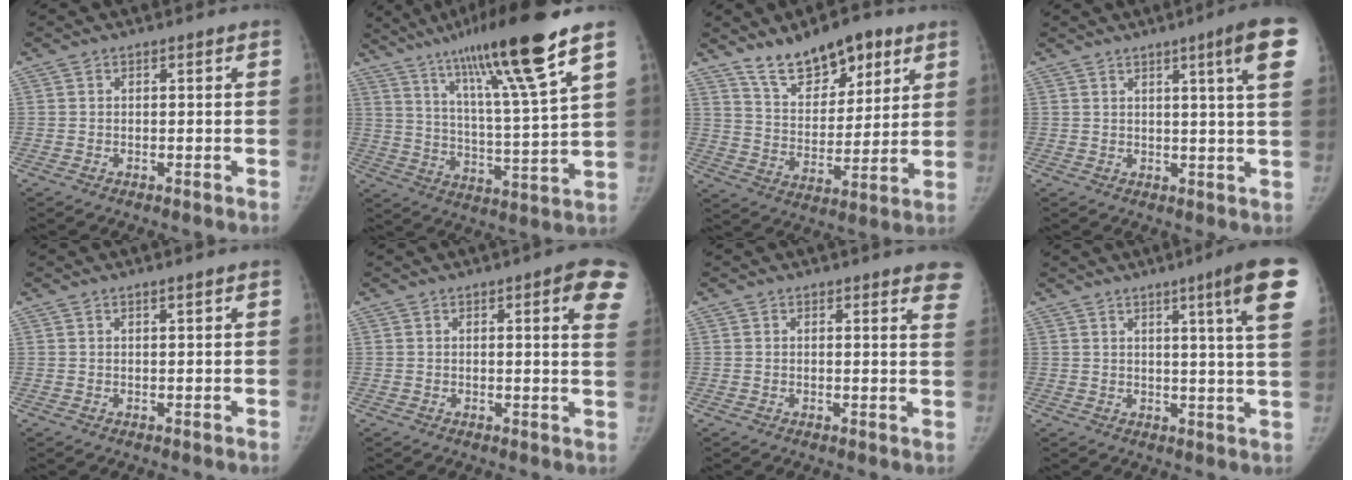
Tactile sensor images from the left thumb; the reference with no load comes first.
{"total": 20.1, "force": [12.9, 0.7, 15.3], "torque": [-0.241, -0.051, 0.216]}
{"total": 14.3, "force": [9.7, 6.8, 8.0], "torque": [-0.086, -0.055, 0.170]}
{"total": 9.3, "force": [4.4, -0.2, 8.2], "torque": [-0.104, -0.018, 0.048]}
{"total": 0.8, "force": [0.6, -0.1, 0.6], "torque": [-0.009, -0.004, 0.014]}
{"total": 9.0, "force": [4.1, 1.6, 7.8], "torque": [-0.074, -0.012, 0.037]}
{"total": 6.8, "force": [5.5, 1.2, 3.8], "torque": [-0.023, -0.022, 0.043]}
{"total": 12.4, "force": [6.4, -0.1, 10.7], "torque": [-0.139, -0.031, 0.072]}